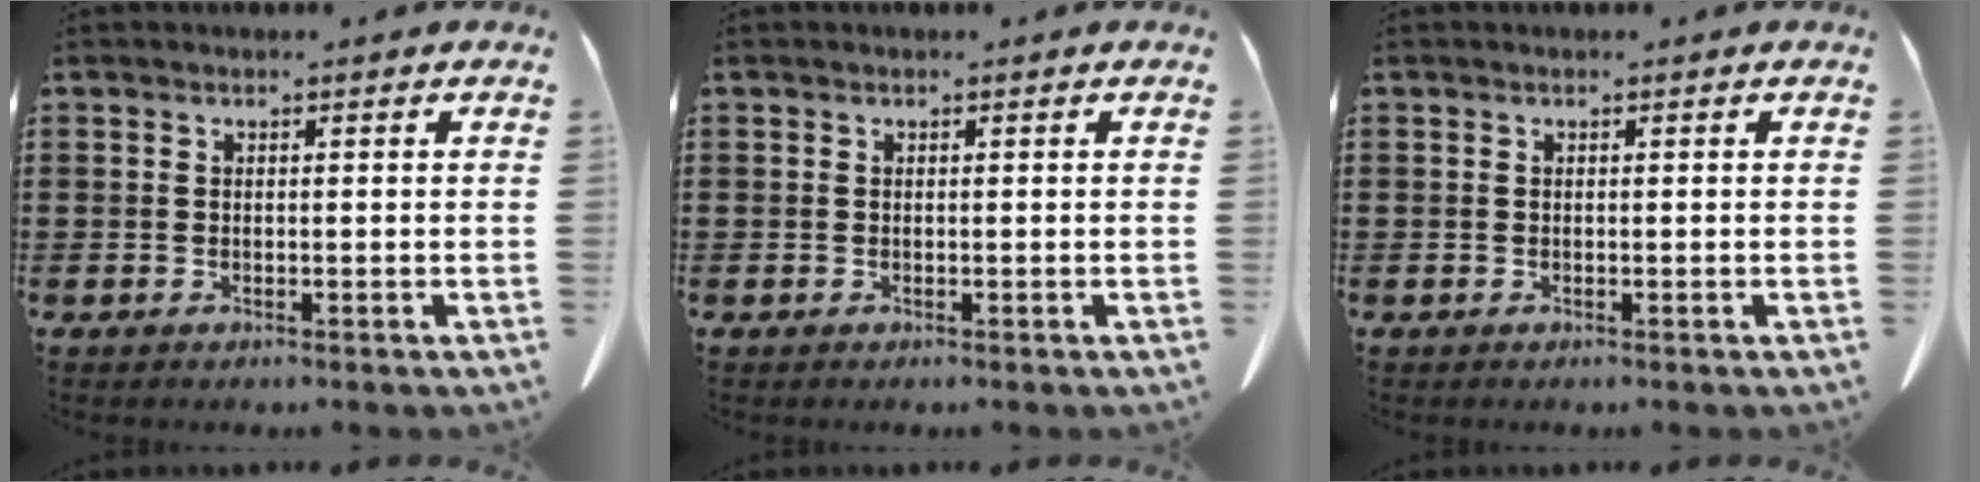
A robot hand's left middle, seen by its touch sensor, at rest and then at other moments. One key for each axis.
{"total": 0.0}
{"total": 0.0}